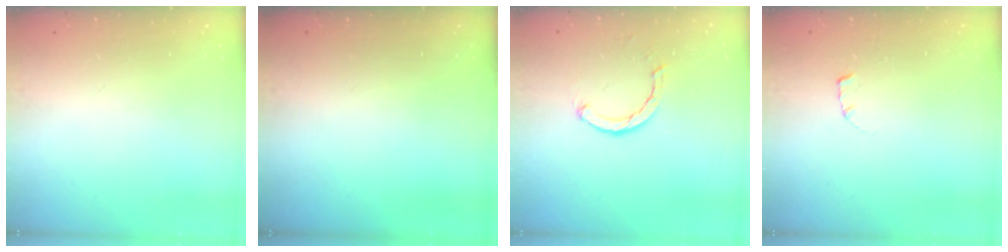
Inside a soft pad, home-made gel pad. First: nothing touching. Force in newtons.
{"total": 0.0}
{"total": 2.1, "press": 2.1, "slide": 0.1}
{"total": 1.7, "press": 1.7, "slide": 0.2}